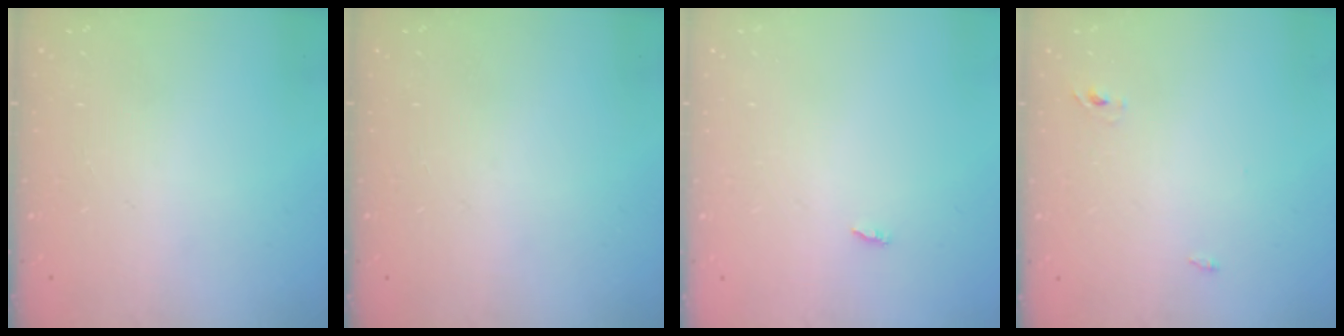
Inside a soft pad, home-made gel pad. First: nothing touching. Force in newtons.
{"total": 0.0}
{"total": 1.8, "press": 1.8, "slide": 0.2}
{"total": 2.4, "press": 2.2, "slide": 1.0}